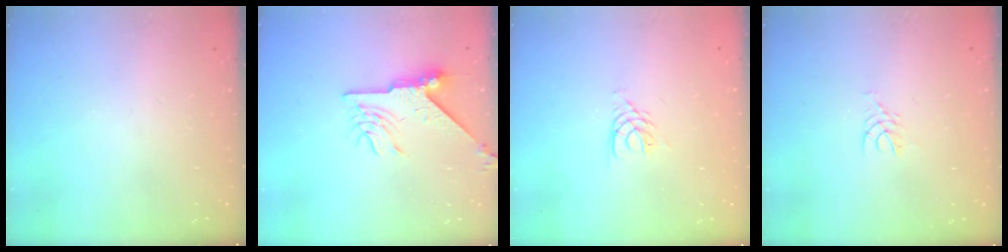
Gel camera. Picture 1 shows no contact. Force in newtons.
{"total": 7.7, "press": 7.7, "slide": 1.0}
{"total": 4.8, "press": 4.8, "slide": 0.5}
{"total": 2.5, "press": 2.5, "slide": 0.2}